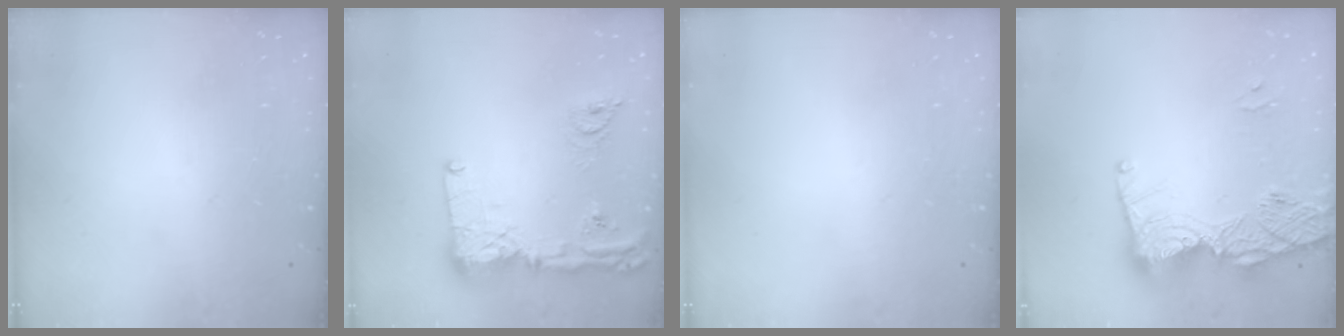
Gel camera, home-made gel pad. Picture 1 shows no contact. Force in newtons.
{"total": 16.7, "press": 16.6, "slide": 1.9}
{"total": 0.0}
{"total": 17.4, "press": 17.3, "slide": 1.4}